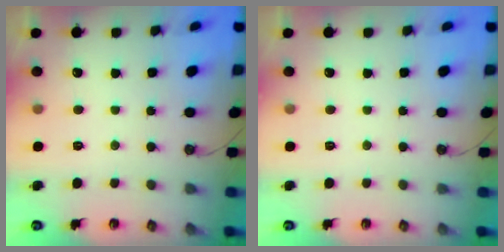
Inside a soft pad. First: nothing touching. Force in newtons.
{"total": 0.0}